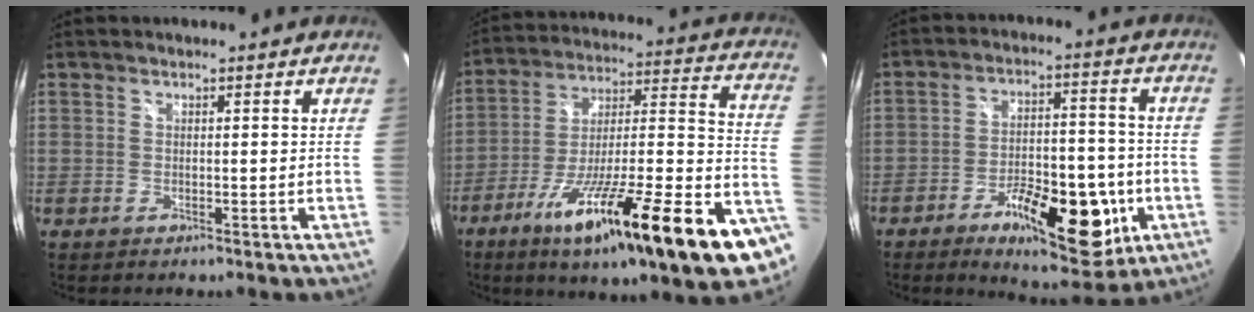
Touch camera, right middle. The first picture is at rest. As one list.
[{"total": 29.6, "force": [-15.6, 4.4, 24.7], "torque": [-0.349, -0.044, -0.243]}, {"total": 13.5, "force": [-6.2, 6.4, 10.1], "torque": [-0.172, 0.005, -0.081]}]